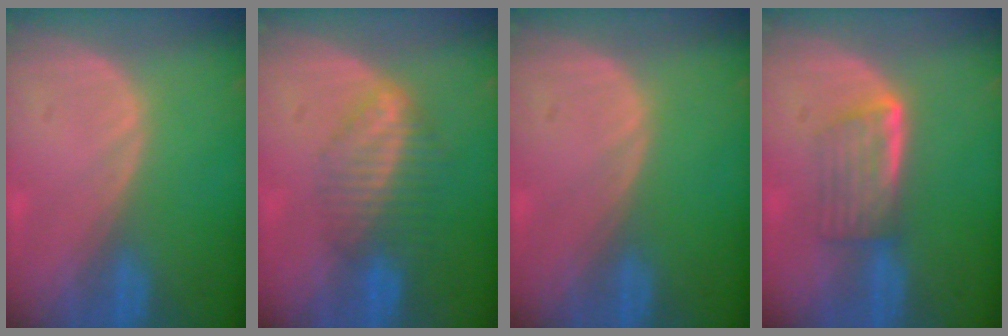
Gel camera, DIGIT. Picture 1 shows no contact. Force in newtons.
{"total": 6.9, "press": 5.9, "slide": 3.6}
{"total": 0.0}
{"total": 5.8, "press": 4.9, "slide": 3.0}